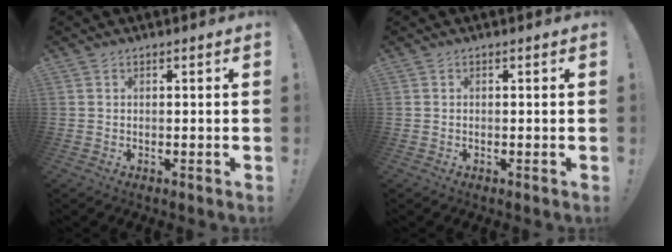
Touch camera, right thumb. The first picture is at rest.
{"total": 0.0}